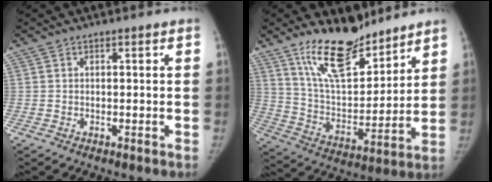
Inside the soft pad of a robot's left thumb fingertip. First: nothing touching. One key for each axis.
{"total": 17.2, "fx": 13.0, "fy": 6.6, "fz": 9.1, "tx": -0.115, "ty": -0.084, "tz": 0.238}